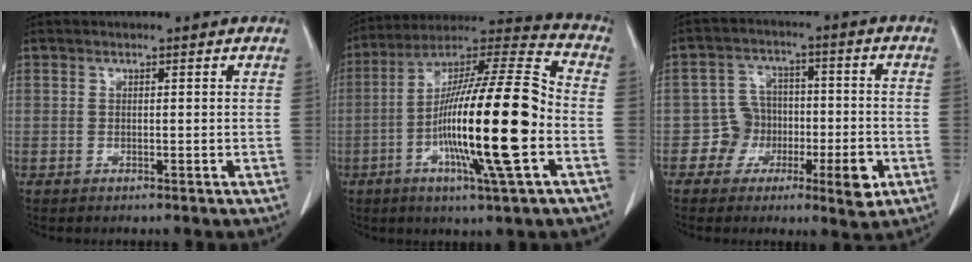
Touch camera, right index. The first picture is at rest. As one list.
[{"total": 21.6, "force": [-5.0, 1.1, 20.9], "torque": [-0.377, -0.007, -0.093]}, {"total": 7.0, "force": [-2.7, 5.3, 3.6], "torque": [-0.039, 0.018, -0.043]}]